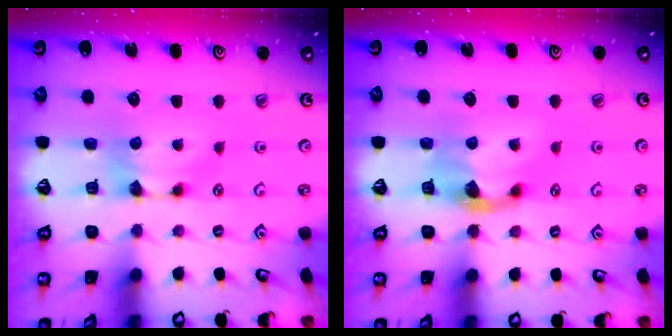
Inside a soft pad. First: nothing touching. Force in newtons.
{"total": 2.6, "press": 2.0, "slide": 1.7}